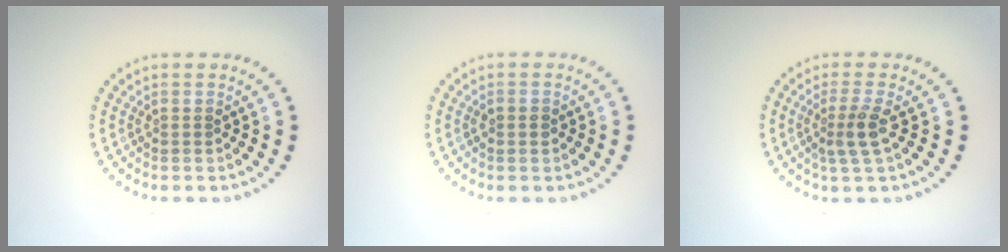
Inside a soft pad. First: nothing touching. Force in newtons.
{"total": 1.1, "press": 1.1, "slide": 0.1}
{"total": 2.4, "press": 1.9, "slide": 1.5}